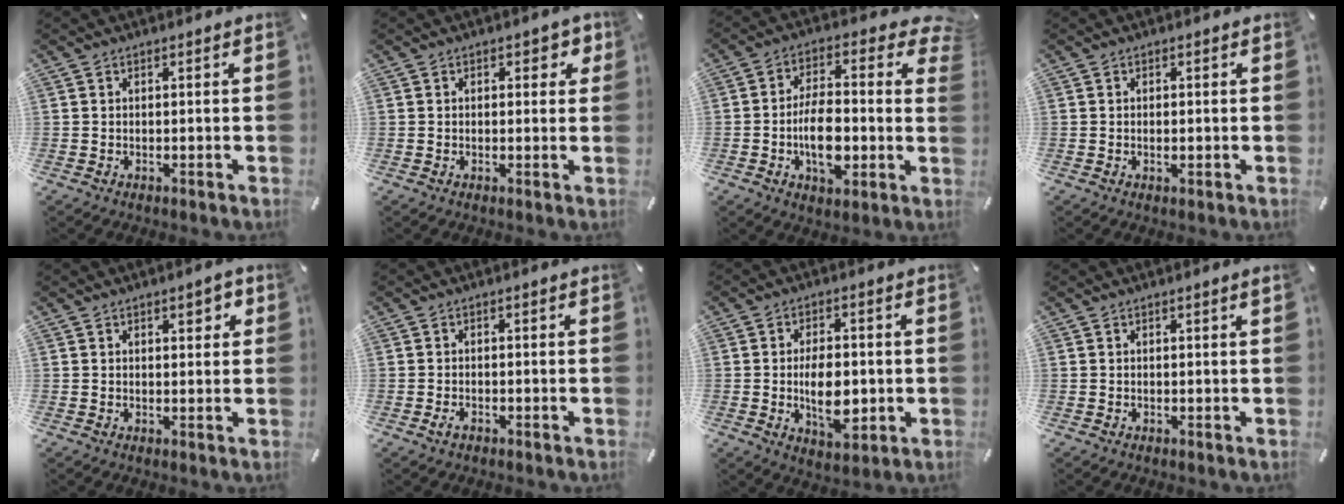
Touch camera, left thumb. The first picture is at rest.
{"total": 2.5, "force": [0.8, 1.6, 1.8], "torque": [-0.006, -0.004, 0.004]}
{"total": 13.5, "force": [-1.9, 8.2, 10.5], "torque": [-0.169, -0.008, -0.035]}
{"total": 1.1, "force": [-0.1, 0.4, 1.0], "torque": [-0.018, 0.000, -0.003]}
{"total": 2.9, "force": [1.3, 1.4, 2.1], "torque": [-0.020, -0.004, 0.016]}
{"total": 1.5, "force": [-0.9, 0.8, 1.0], "torque": [-0.018, 0.003, -0.017]}
{"total": 10.2, "force": [-1.3, 6.2, 8.1], "torque": [-0.130, -0.005, -0.026]}
{"total": 0.8, "force": [0.3, -0.1, 0.7], "torque": [-0.012, 0.000, 0.004]}